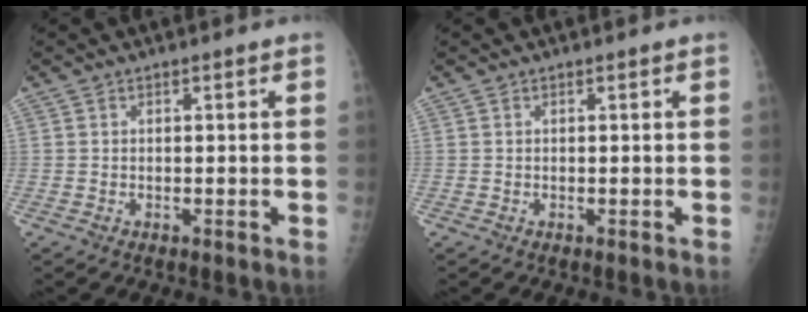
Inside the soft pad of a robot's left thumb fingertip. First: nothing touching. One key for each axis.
{"total": 0.0}